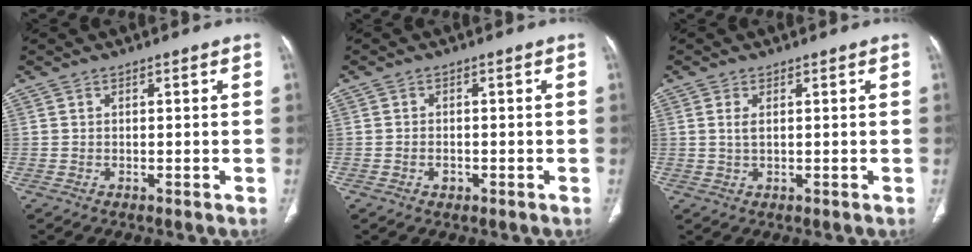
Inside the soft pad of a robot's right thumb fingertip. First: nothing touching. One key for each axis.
{"total": 1.6, "fx": -0.7, "fy": 1.2, "fz": 0.8, "tx": -0.011, "ty": 0.006, "tz": -0.009}
{"total": 1.9, "fx": 0.5, "fy": 0.8, "fz": 1.6, "tx": -0.039, "ty": 0.002, "tz": 0.015}